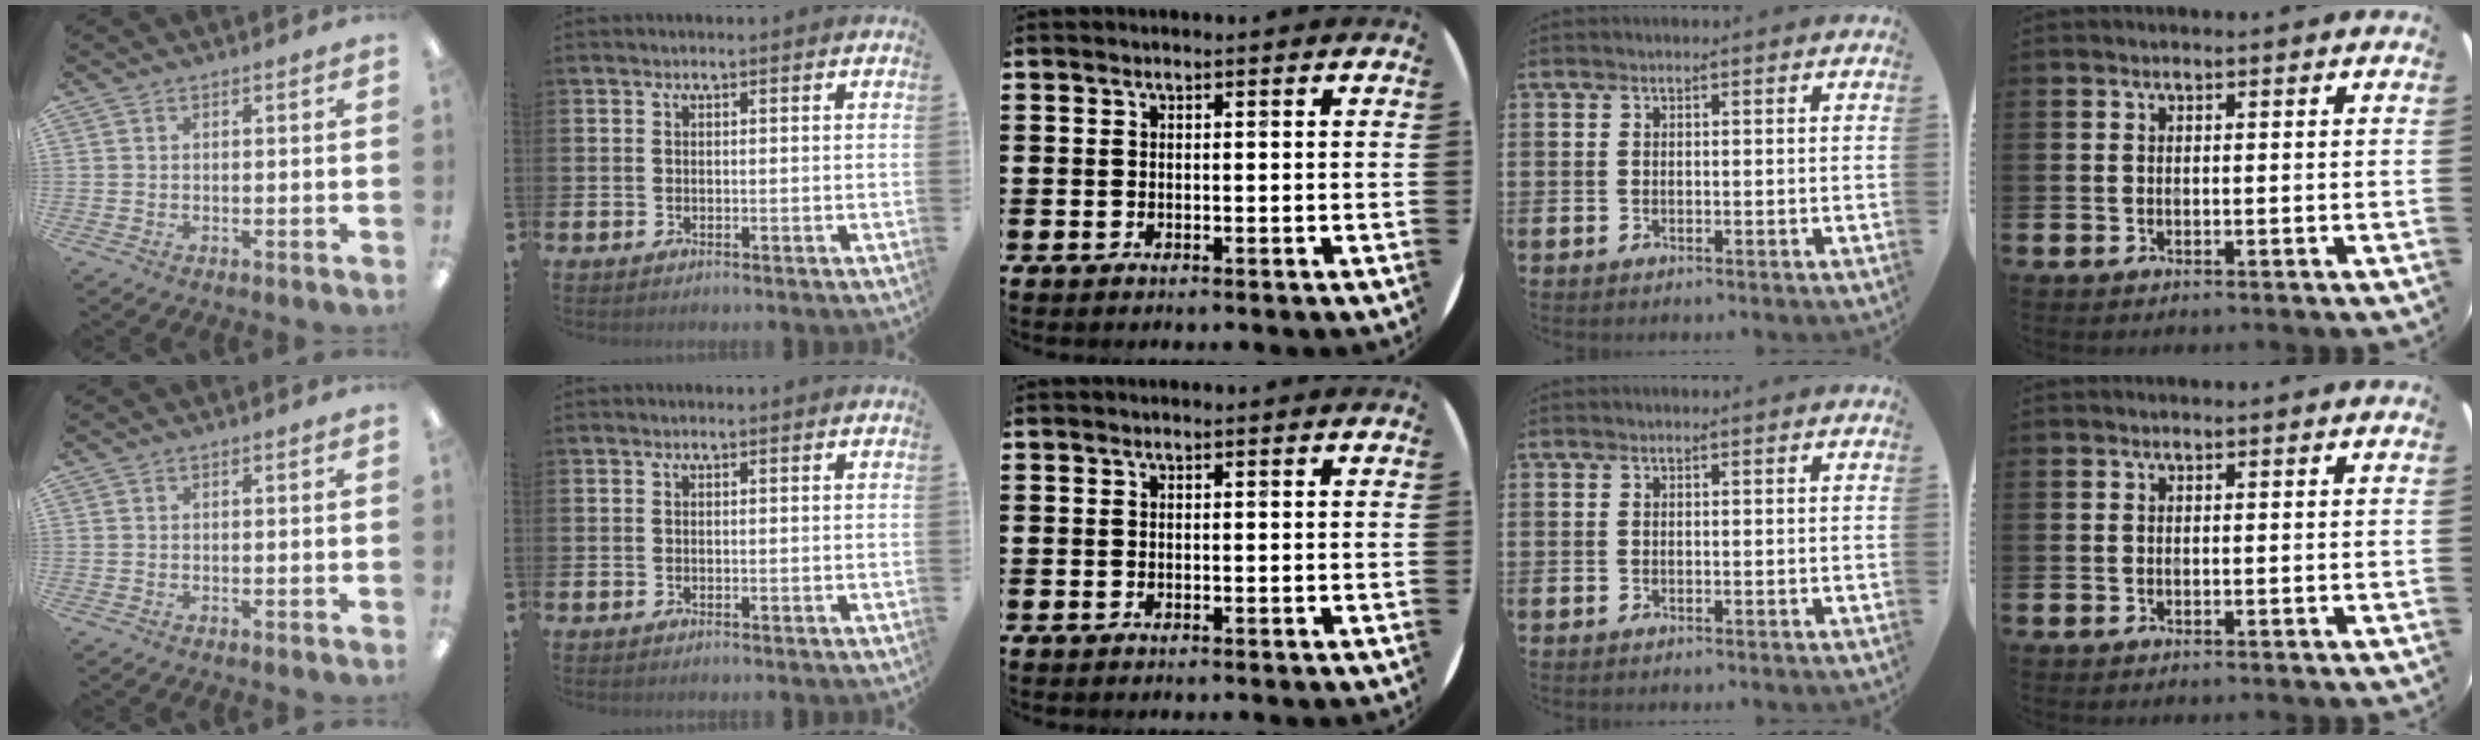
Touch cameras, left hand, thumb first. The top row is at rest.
{}